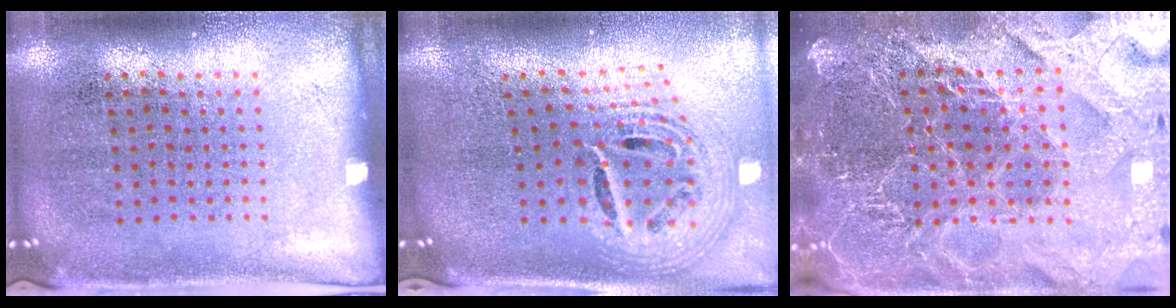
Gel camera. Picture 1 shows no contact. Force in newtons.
{"total": 2.6, "press": 1.9, "slide": 1.8}
{"total": 5.8, "press": 5.0, "slide": 2.8}